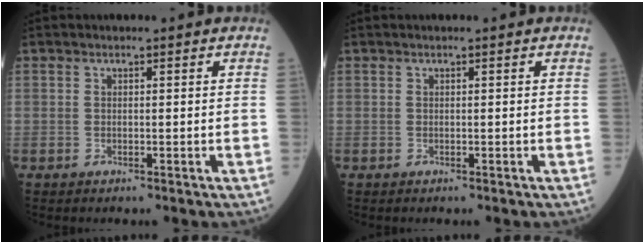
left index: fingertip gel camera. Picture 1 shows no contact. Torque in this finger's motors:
{"motor_torque": [0.00, 0.00, 0.00, 0.00]}